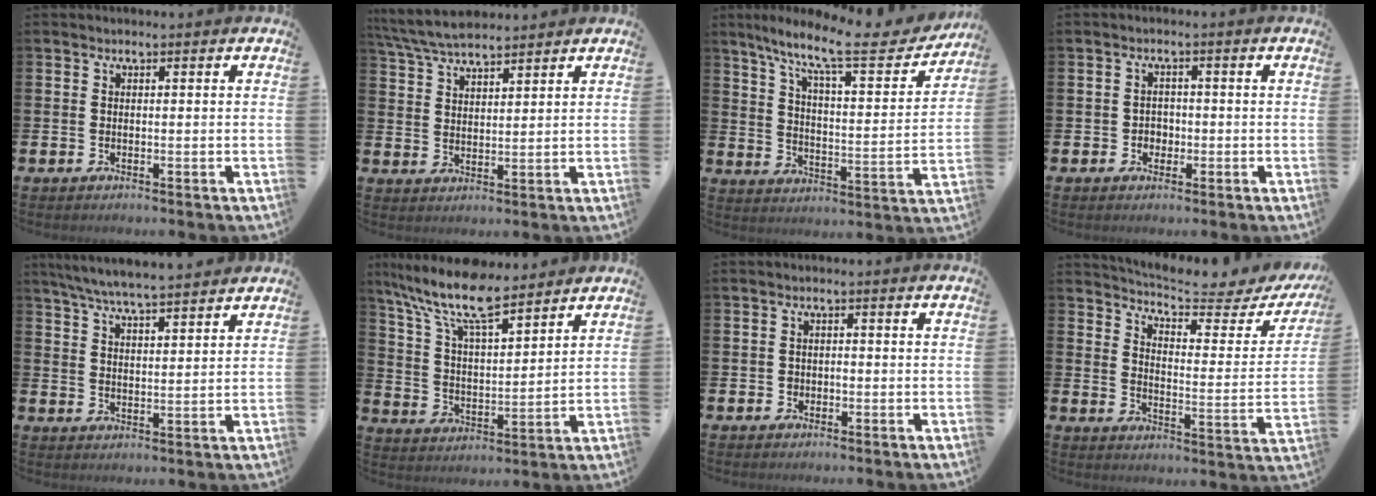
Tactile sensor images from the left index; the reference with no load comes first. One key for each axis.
{"total": 5.9, "fx": 5.6, "fy": 0.8, "fz": 1.7, "tx": -0.055, "ty": -0.019, "tz": 0.103}
{"total": 11.0, "fx": 9.2, "fy": 1.6, "fz": 5.8, "tx": -0.128, "ty": -0.062, "tz": 0.146}
{"total": 2.0, "fx": -0.6, "fy": 1.8, "fz": 0.6, "tx": -0.006, "ty": 0.003, "tz": -0.017}
{"total": 6.0, "fx": 5.8, "fy": 0.0, "fz": 1.6, "tx": -0.054, "ty": -0.029, "tz": 0.104}
{"total": 10.8, "fx": 9.1, "fy": 2.5, "fz": 5.3, "tx": -0.133, "ty": -0.042, "tz": 0.158}
{"total": 1.2, "fx": -0.4, "fy": 1.0, "fz": 0.4, "tx": -0.001, "ty": 0.002, "tz": -0.011}
{"total": 6.5, "fx": 5.9, "fy": 0.7, "fz": 2.5, "tx": -0.065, "ty": -0.046, "tz": 0.096}